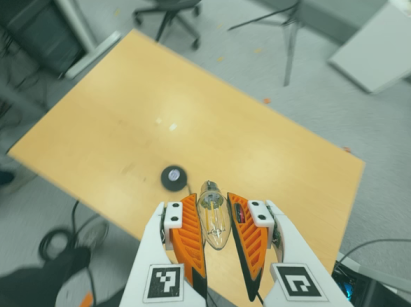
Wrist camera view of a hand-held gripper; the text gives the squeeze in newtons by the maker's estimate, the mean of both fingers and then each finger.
{"total": 13.1, "left": 13.4, "right": 12.8}